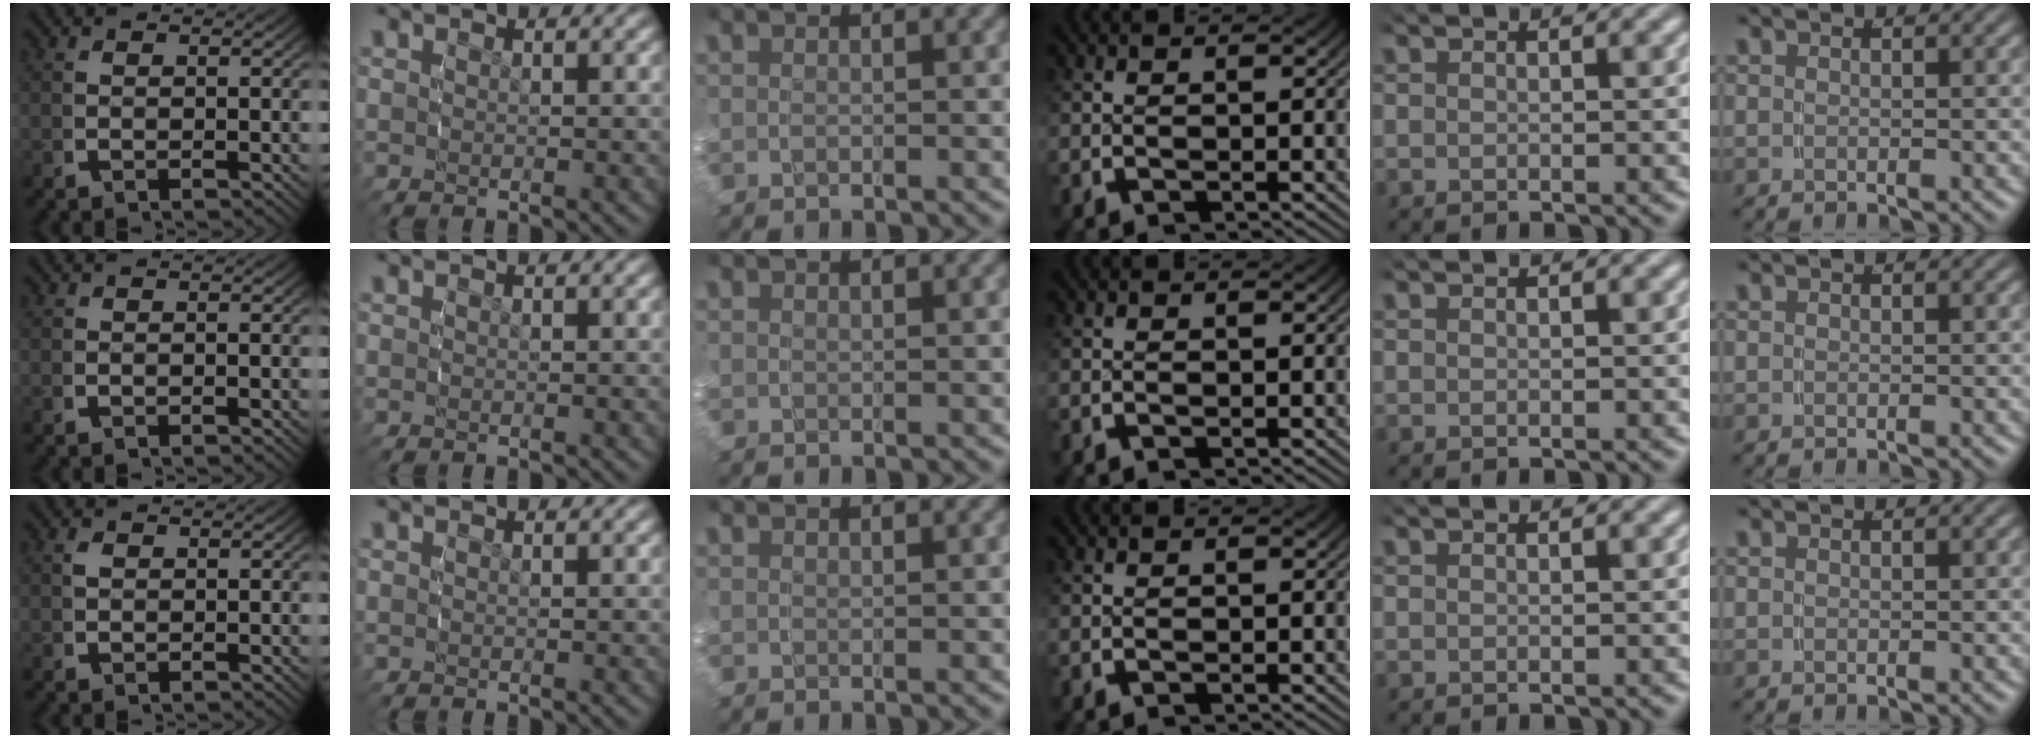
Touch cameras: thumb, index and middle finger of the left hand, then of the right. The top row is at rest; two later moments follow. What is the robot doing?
{"motion": "grasp_and_lifting", "object": "ribbon"}